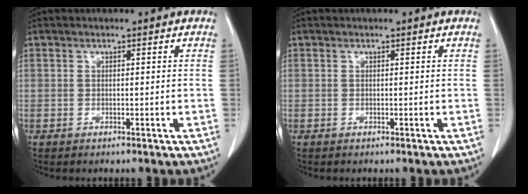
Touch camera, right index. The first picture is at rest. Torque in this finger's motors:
{"motor_torque": [0.00, 0.01, 0.00, 0.00]}